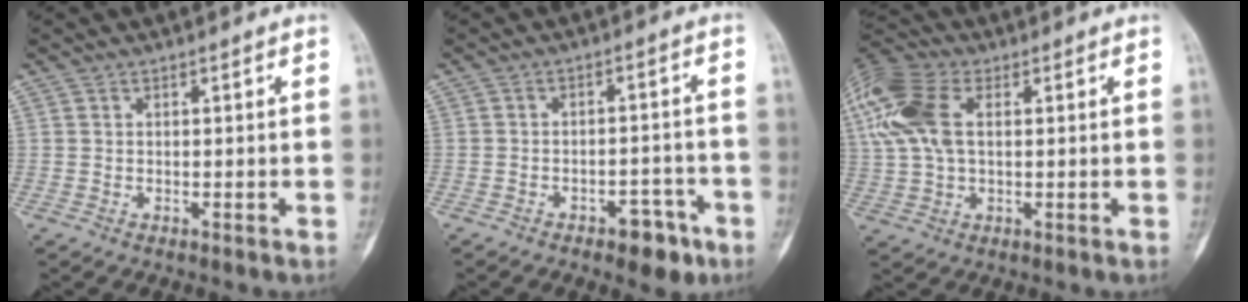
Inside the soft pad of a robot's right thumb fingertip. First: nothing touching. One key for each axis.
{"total": 7.0, "fx": -4.1, "fy": 3.6, "fz": 4.4, "tx": -0.039, "ty": 0.032, "tz": -0.050}
{"total": 15.8, "fx": 3.9, "fy": 9.4, "fz": 12.1, "tx": -0.297, "ty": 0.017, "tz": 0.070}